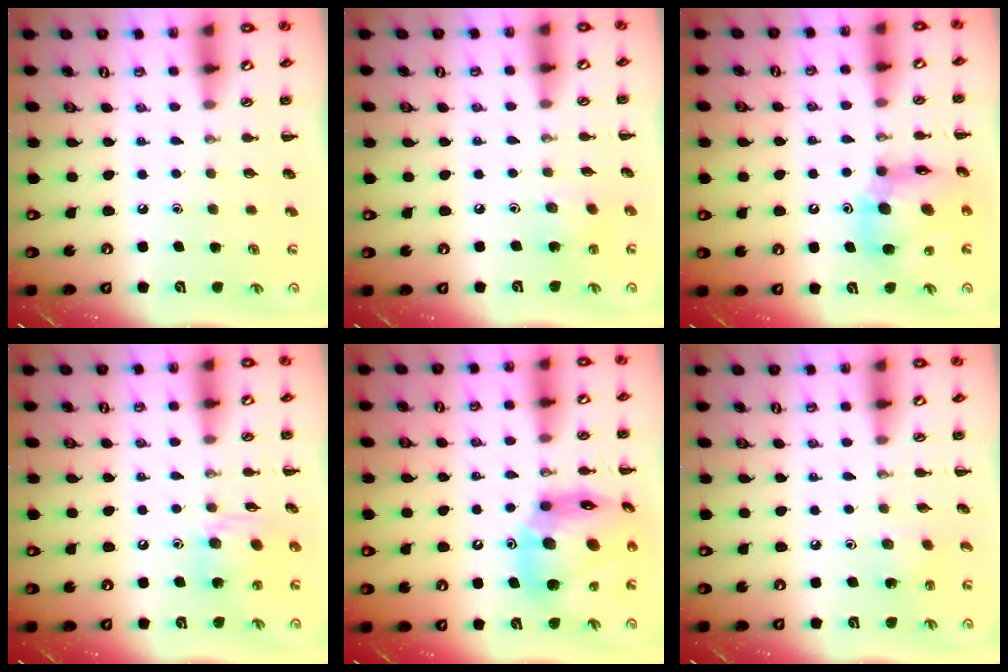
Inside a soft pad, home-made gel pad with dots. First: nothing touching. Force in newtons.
{"total": 4.0, "press": 3.9, "slide": 0.3}
{"total": 13.7, "press": 13.1, "slide": 3.9}
{"total": 11.0, "press": 10.8, "slide": 2.4}
{"total": 18.2, "press": 17.4, "slide": 5.2}
{"total": 2.4, "press": 2.2, "slide": 0.7}